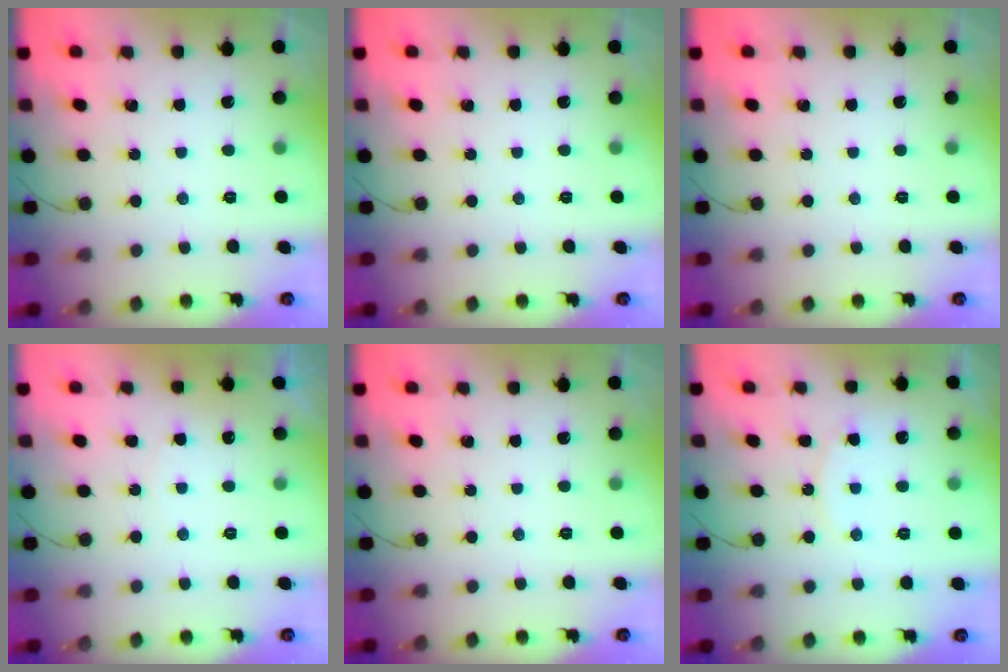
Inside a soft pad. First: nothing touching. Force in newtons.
{"total": 0.0}
{"total": 0.0}
{"total": 3.9, "press": 3.9, "slide": 0.4}
{"total": 0.0}
{"total": 8.1, "press": 8.1, "slide": 0.6}